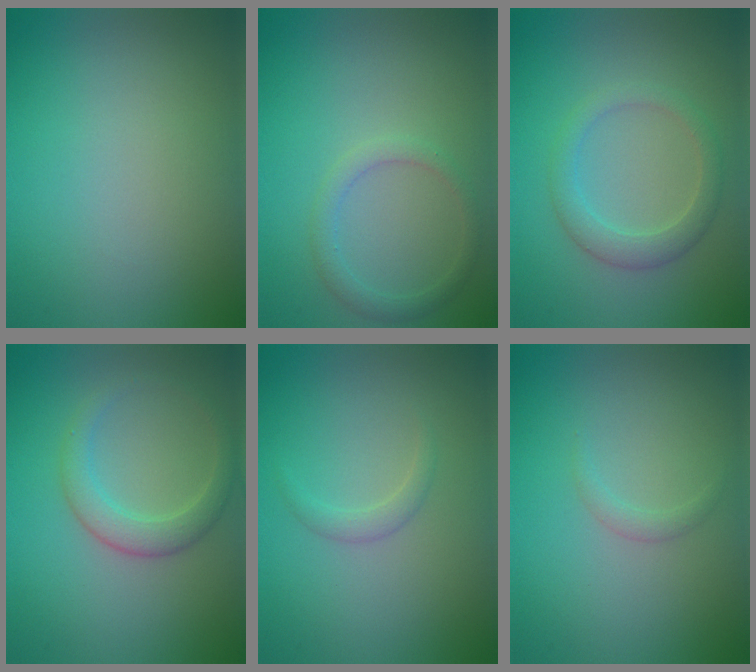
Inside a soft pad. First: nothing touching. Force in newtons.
{"total": 1.8, "press": 1.8, "slide": 0.1}
{"total": 2.7, "press": 2.7, "slide": 0.1}
{"total": 2.8, "press": 2.8, "slide": 0.0}
{"total": 1.2, "press": 1.1, "slide": 0.1}
{"total": 0.9, "press": 0.9, "slide": 0.0}